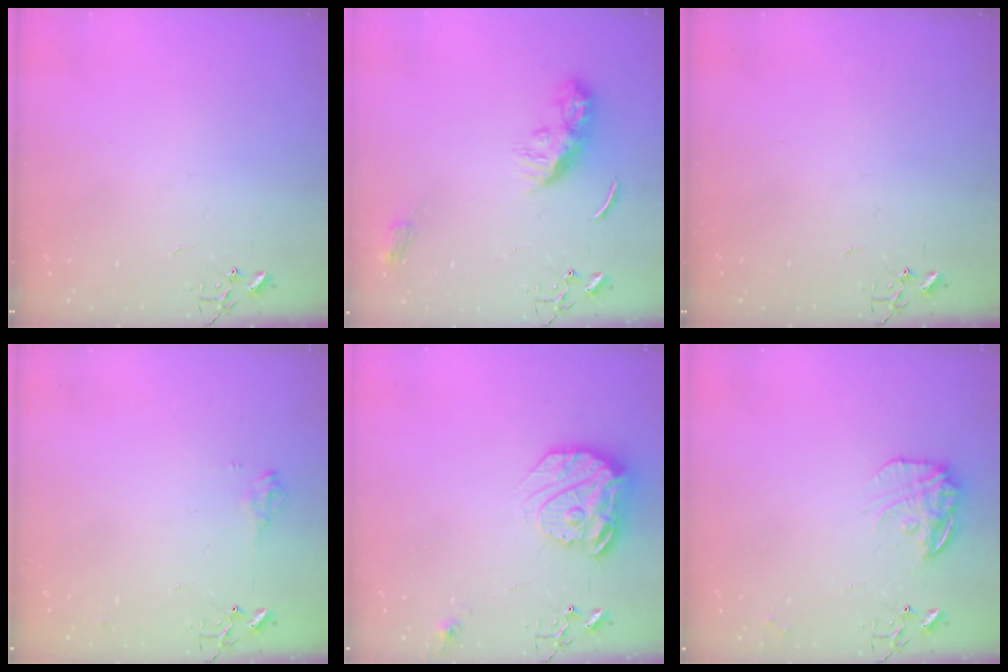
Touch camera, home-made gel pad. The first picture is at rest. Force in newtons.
{"total": 10.4, "press": 10.4, "slide": 0.2}
{"total": 0.0}
{"total": 7.7, "press": 7.7, "slide": 0.3}
{"total": 17.2, "press": 17.1, "slide": 1.7}
{"total": 13.7, "press": 13.7, "slide": 0.9}